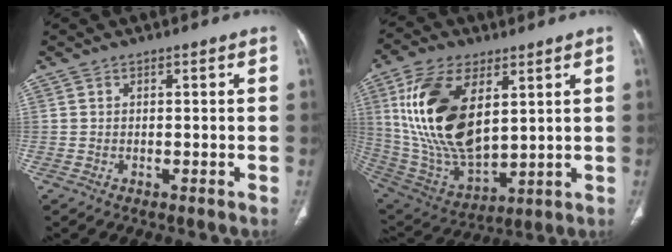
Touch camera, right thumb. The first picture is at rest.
{"total": 21.7, "force": [6.1, 11.2, 17.5], "torque": [-0.334, -0.030, 0.124]}